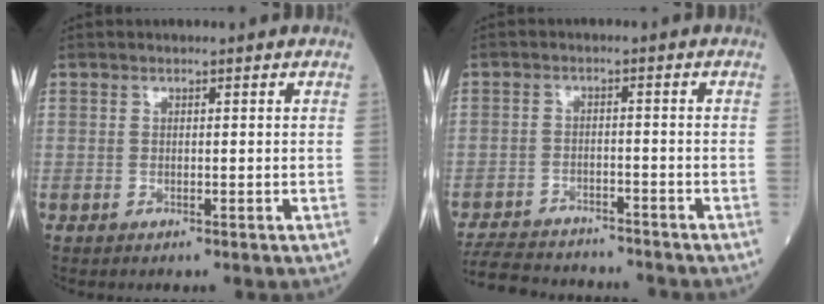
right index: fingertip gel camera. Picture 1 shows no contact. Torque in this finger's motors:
{"motor_torque": [-0.37, -0.43, -0.95, -0.21]}